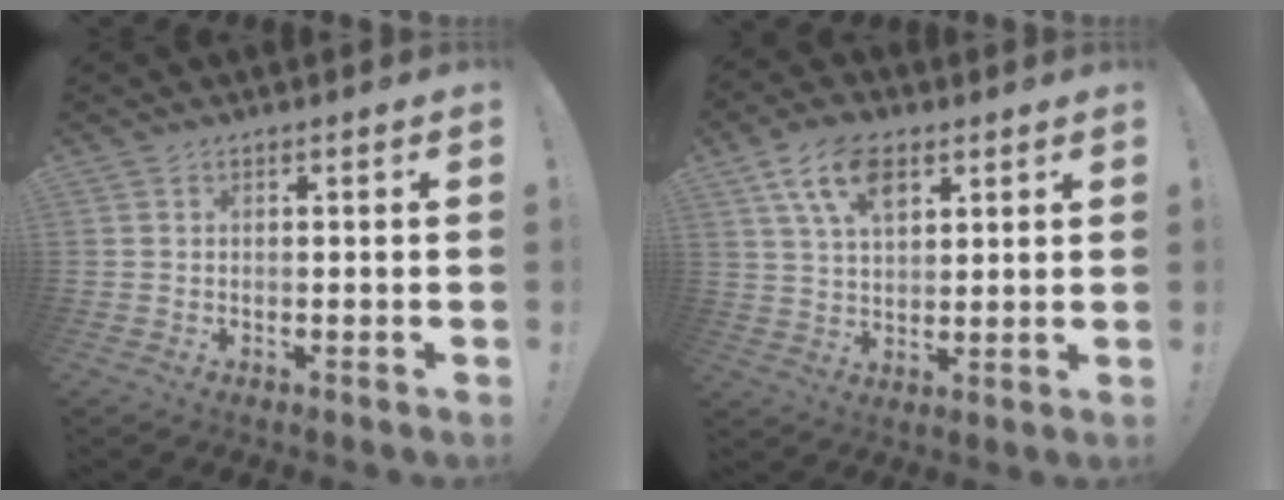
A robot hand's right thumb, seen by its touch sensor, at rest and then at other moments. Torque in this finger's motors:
{"motor_torque": [0.18, 1.88, 0.82, 0.43, 0.06]}